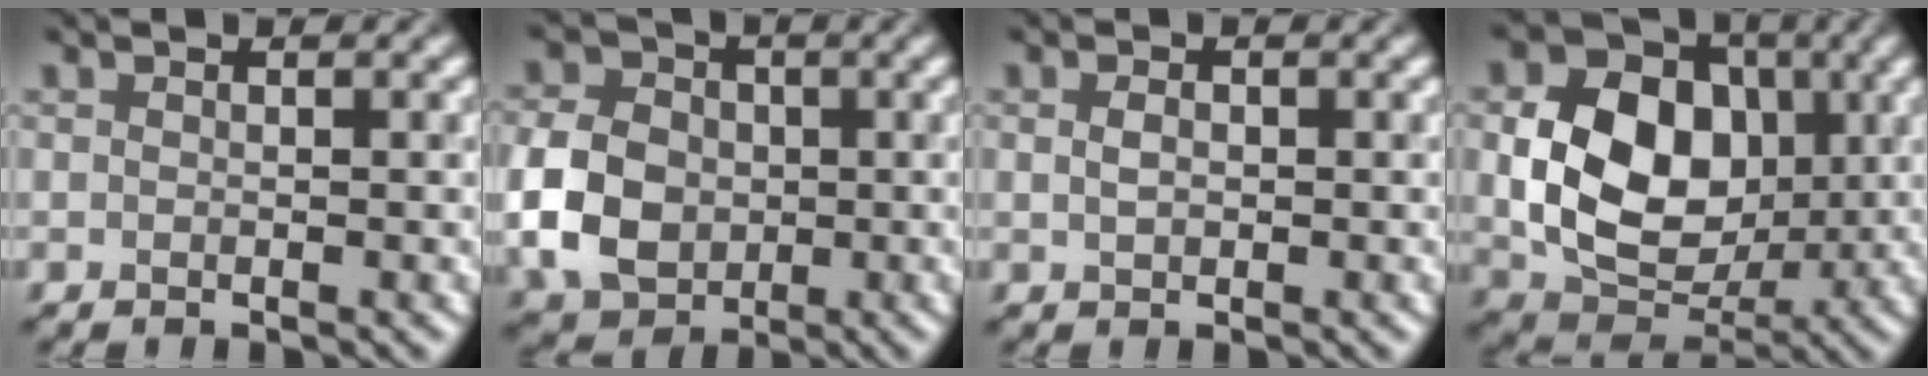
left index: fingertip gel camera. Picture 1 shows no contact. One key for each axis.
{"total": 6.5, "fx": -1.3, "fy": 5.3, "fz": 3.5, "tx": -0.079, "ty": -0.002, "tz": -0.033}
{"total": 0.8, "fx": 0.1, "fy": 0.6, "fz": 0.4, "tx": -0.009, "ty": 0.000, "tz": 0.005}
{"total": 8.9, "fx": 0.3, "fy": 6.9, "fz": 5.6, "tx": -0.107, "ty": -0.006, "tz": 0.009}